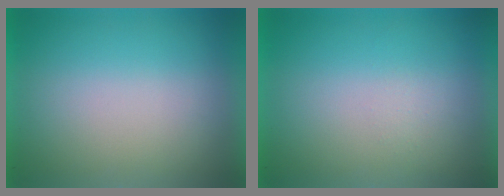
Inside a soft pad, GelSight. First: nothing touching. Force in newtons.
{"total": 1.3}